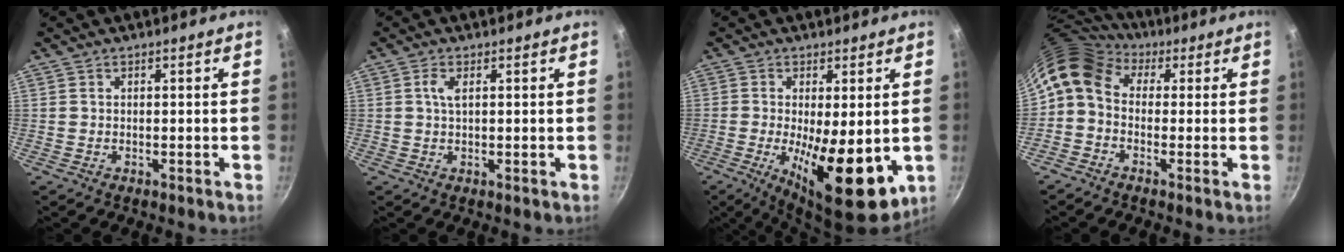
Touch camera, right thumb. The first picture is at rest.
{"total": 2.3, "force": [0.7, 0.8, 2.1], "torque": [-0.045, 0.002, 0.012]}
{"total": 15.0, "force": [-2.3, 5.2, 13.8], "torque": [-0.203, -0.013, -0.024]}
{"total": 9.1, "force": [1.5, 6.9, 5.8], "torque": [-0.104, 0.025, 0.004]}